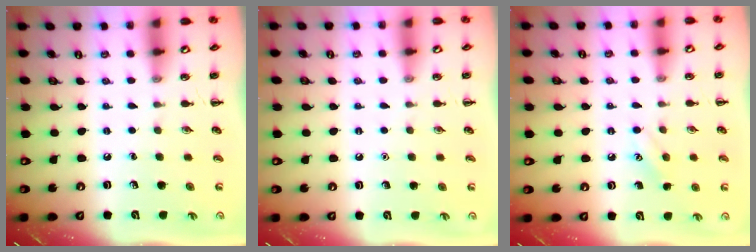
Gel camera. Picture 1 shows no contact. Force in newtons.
{"total": 1.6, "press": 1.6, "slide": 0.1}
{"total": 7.8, "press": 7.7, "slide": 1.6}